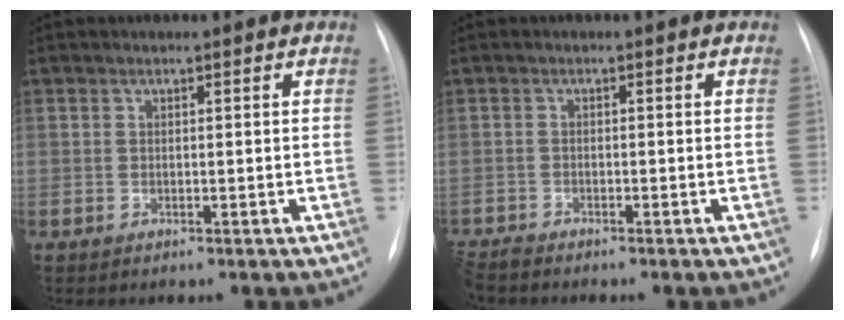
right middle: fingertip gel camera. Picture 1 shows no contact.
{"total": 2.3, "force": [-2.2, -0.1, 0.4], "torque": [-0.009, -0.013, -0.044]}